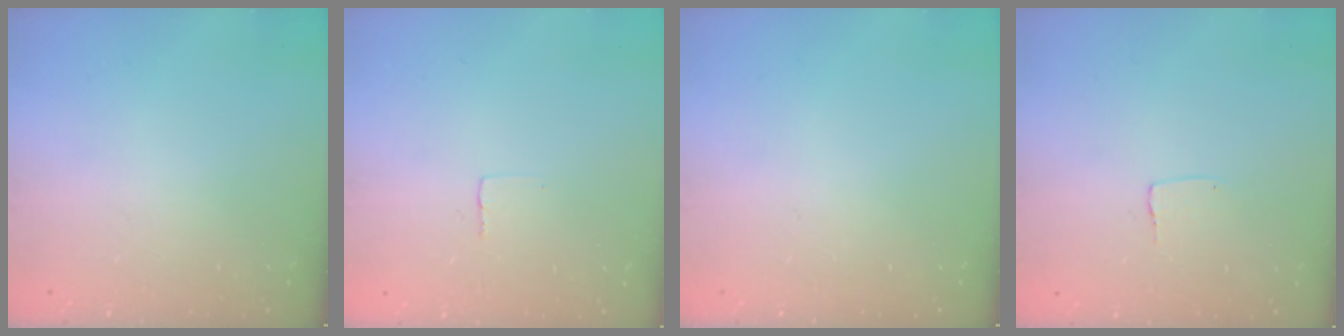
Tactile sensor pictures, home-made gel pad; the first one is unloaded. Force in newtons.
{"total": 2.4, "press": 2.4, "slide": 0.1}
{"total": 0.0}
{"total": 3.8, "press": 3.8, "slide": 0.1}